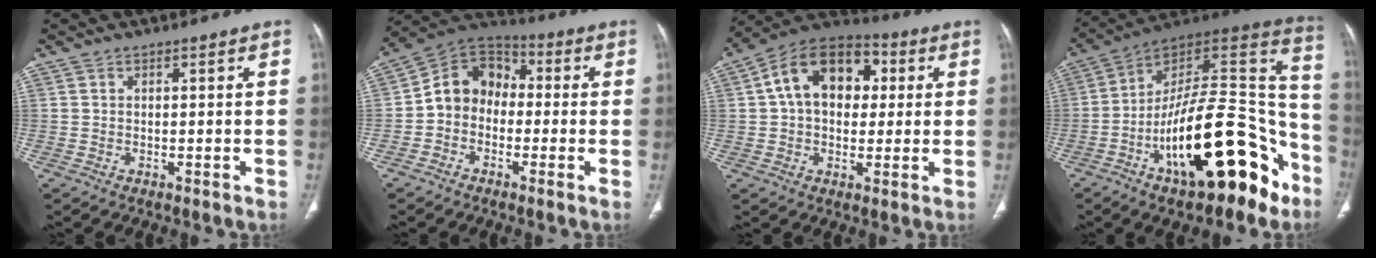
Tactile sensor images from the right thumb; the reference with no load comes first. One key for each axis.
{"total": 10.2, "fx": -1.3, "fy": 8.5, "fz": 5.6, "tx": -0.071, "ty": 0.043, "tz": -0.042}
{"total": 15.9, "fx": 3.1, "fy": 11.0, "fz": 11.1, "tx": -0.144, "ty": 0.024, "tz": 0.043}
{"total": 28.8, "fx": -13.9, "fy": 11.8, "fz": 22.3, "tx": -0.277, "ty": 0.101, "tz": -0.219}